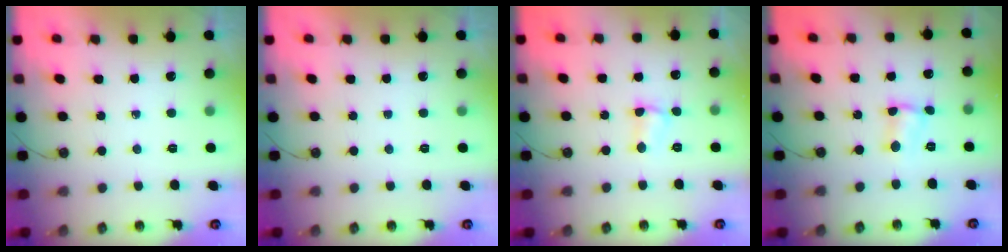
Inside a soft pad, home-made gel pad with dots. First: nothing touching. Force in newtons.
{"total": 0.0}
{"total": 6.0, "press": 6.0, "slide": 0.6}
{"total": 2.1, "press": 2.1, "slide": 0.2}